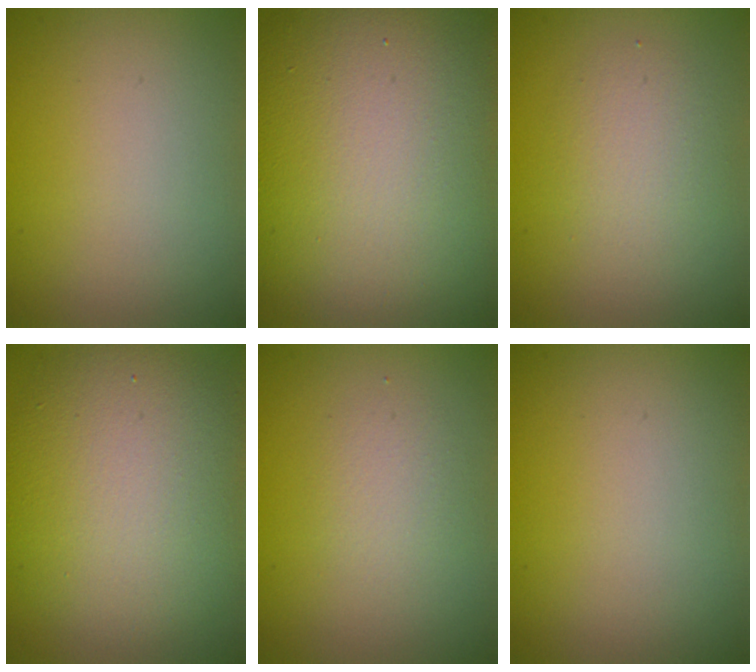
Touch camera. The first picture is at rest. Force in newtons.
{"total": 17.2, "press": 17.2, "slide": 0.7}
{"total": 2.4, "press": 2.4, "slide": 0.1}
{"total": 9.0, "press": 9.0, "slide": 0.5}
{"total": 1.6, "press": 1.6, "slide": 0.1}
{"total": 0.0}